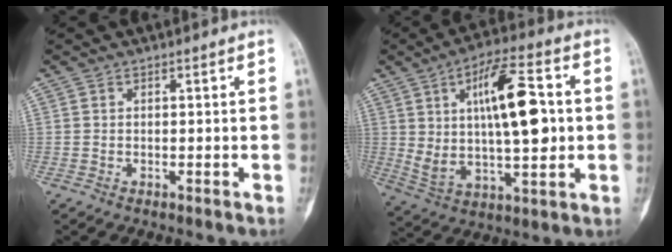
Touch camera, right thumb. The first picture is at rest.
{"total": 18.0, "force": [3.2, 7.1, 16.2], "torque": [-0.267, 0.005, 0.055]}